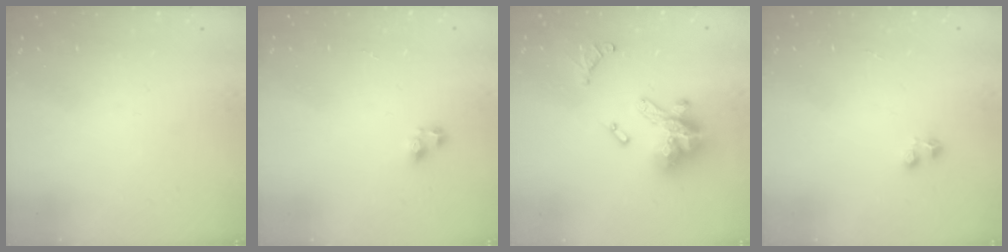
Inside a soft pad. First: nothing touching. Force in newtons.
{"total": 4.4, "press": 4.4, "slide": 0.1}
{"total": 15.9, "press": 15.8, "slide": 2.0}
{"total": 2.4, "press": 2.4, "slide": 0.4}